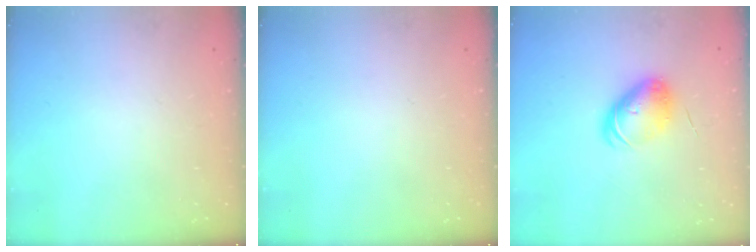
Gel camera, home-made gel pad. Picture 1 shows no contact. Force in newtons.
{"total": 0.0}
{"total": 7.7, "press": 7.5, "slide": 1.6}